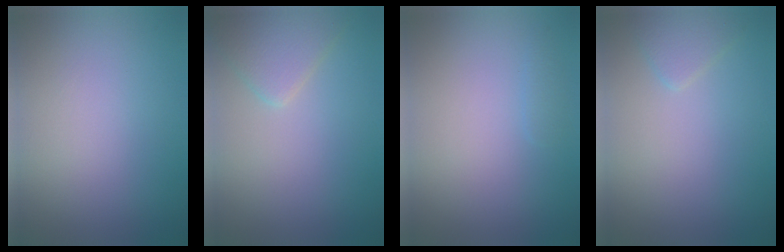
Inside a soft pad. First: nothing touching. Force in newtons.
{"total": 2.8, "press": 2.8, "slide": 0.1}
{"total": 0.6, "press": 0.6, "slide": 0.0}
{"total": 1.5, "press": 1.5, "slide": 0.1}